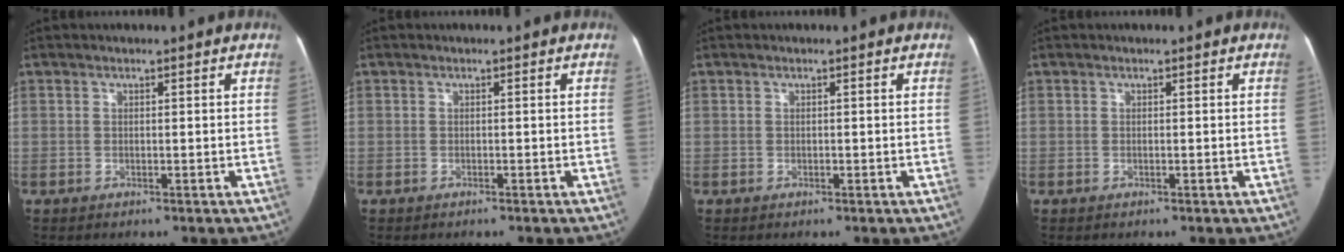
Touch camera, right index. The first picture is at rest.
{"total": 0.0}
{"total": 0.0}
{"total": 0.0}